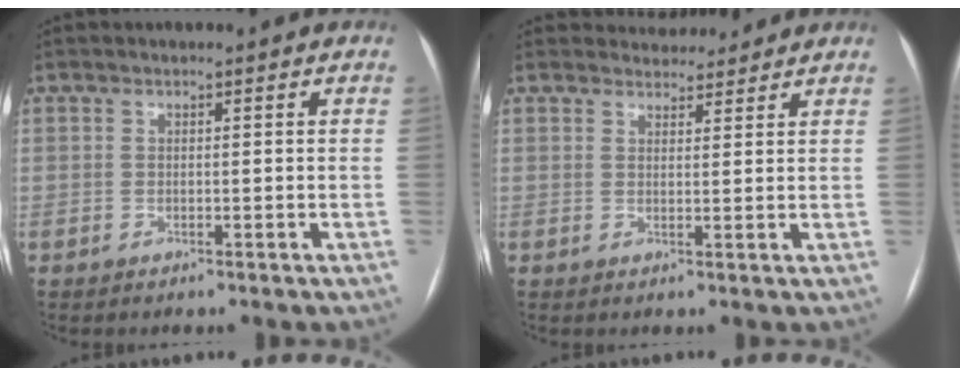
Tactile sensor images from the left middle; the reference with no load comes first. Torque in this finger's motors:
{"motor_torque": [-0.04, -0.09, -0.03, -0.01]}